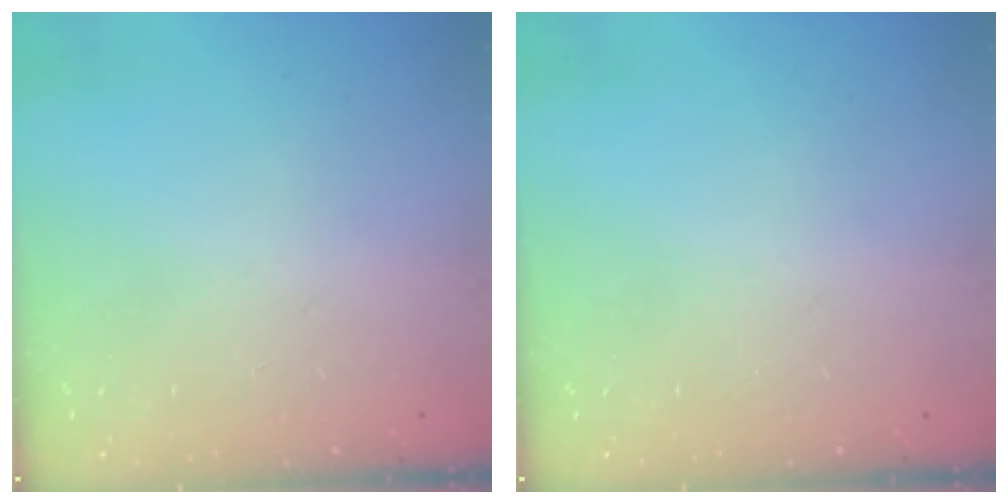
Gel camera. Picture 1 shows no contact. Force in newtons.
{"total": 0.0}